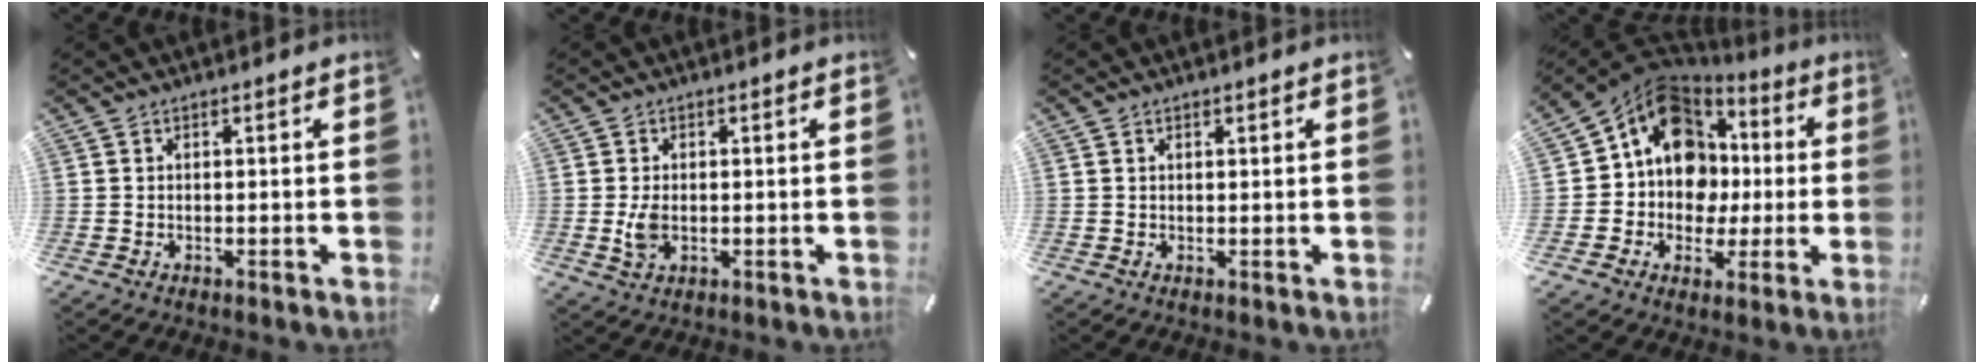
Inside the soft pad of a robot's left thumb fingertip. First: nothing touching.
{"total": 4.0, "force": [-0.2, 2.5, 3.1], "torque": [-0.070, -0.007, -0.010]}
{"total": 0.7, "force": [0.4, 0.4, 0.3], "torque": [-0.005, 0.002, 0.008]}
{"total": 15.3, "force": [2.5, 13.3, 7.1], "torque": [-0.126, -0.027, 0.051]}